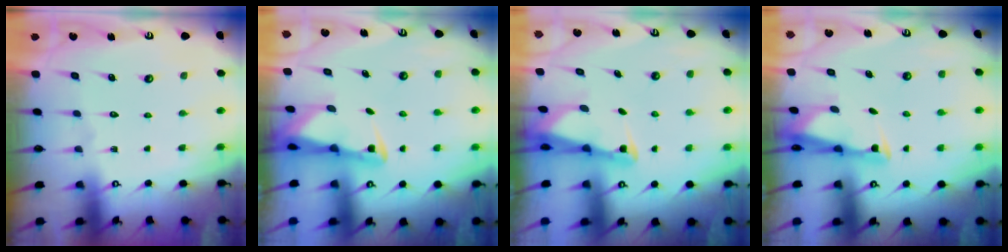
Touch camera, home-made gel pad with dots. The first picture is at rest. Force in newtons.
{"total": 2.3, "press": 2.2, "slide": 0.4}
{"total": 2.6, "press": 2.6, "slide": 0.3}
{"total": 2.7, "press": 2.6, "slide": 0.7}